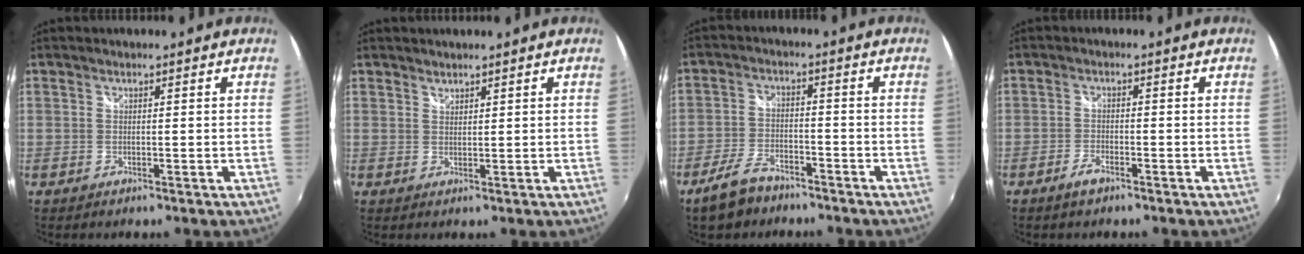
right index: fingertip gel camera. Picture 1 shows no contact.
{"total": 1.1, "force": [1.0, 0.4, 0.0], "torque": [0.002, 0.001, 0.019]}
{"total": 7.5, "force": [-5.6, 3.4, 3.5], "torque": [-0.092, 0.001, -0.101]}
{"total": 2.8, "force": [-2.1, 1.1, 1.5], "torque": [-0.042, -0.002, -0.044]}